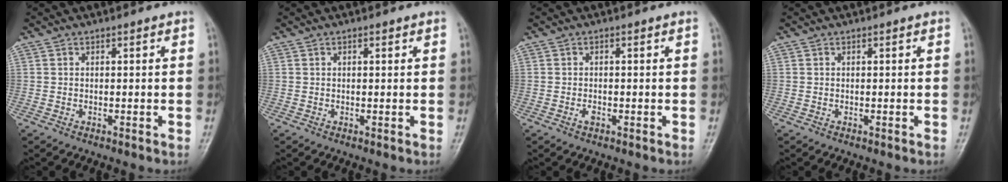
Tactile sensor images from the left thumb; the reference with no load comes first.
{"total": 0.6, "force": [0.3, 0.3, 0.5], "torque": [-0.006, 0.000, 0.004]}
{"total": 1.2, "force": [-0.5, 0.6, 0.8], "torque": [-0.012, 0.003, -0.008]}
{"total": 0.0}